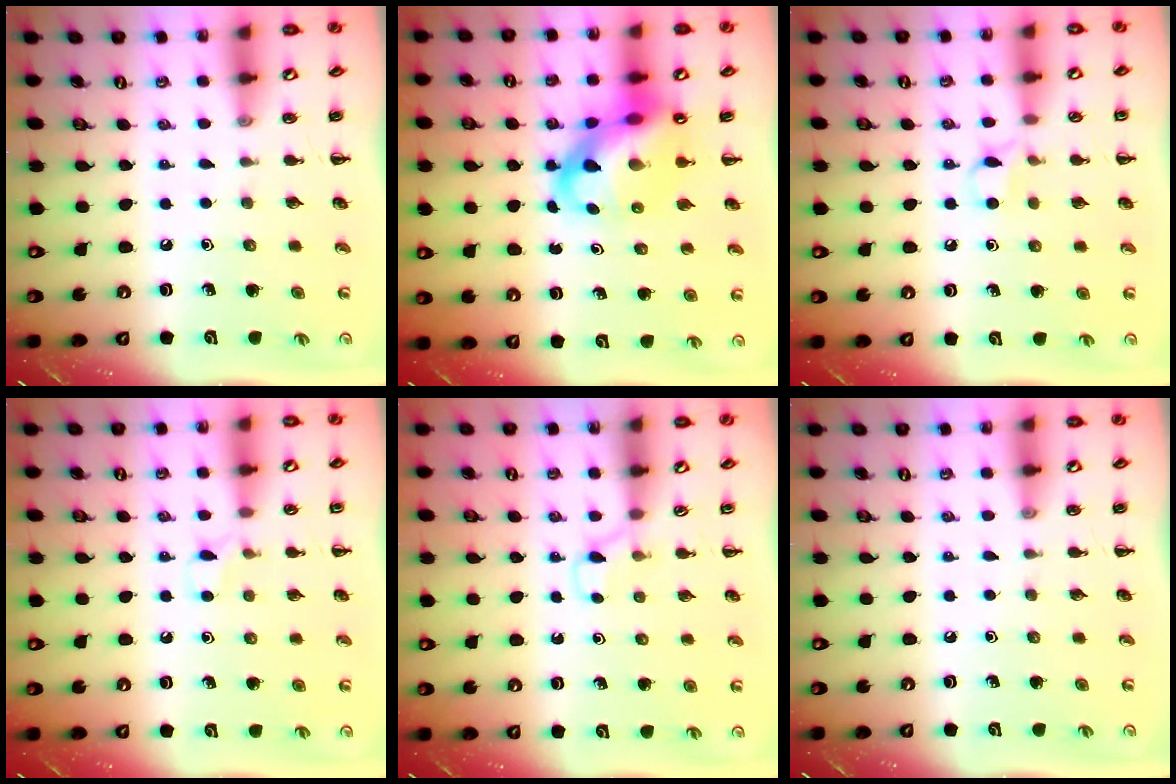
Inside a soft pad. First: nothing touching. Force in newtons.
{"total": 14.4, "press": 13.9, "slide": 3.9}
{"total": 4.8, "press": 4.7, "slide": 1.0}
{"total": 3.9, "press": 3.7, "slide": 1.2}
{"total": 2.8, "press": 2.5, "slide": 1.1}
{"total": 0.0}